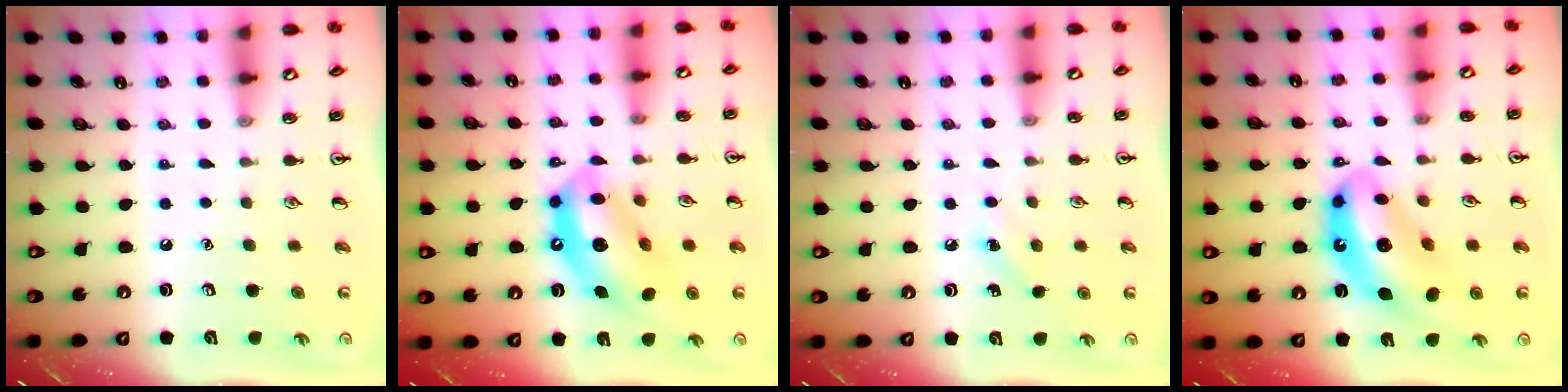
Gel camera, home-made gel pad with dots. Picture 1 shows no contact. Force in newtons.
{"total": 13.4, "press": 13.0, "slide": 3.5}
{"total": 6.7, "press": 6.2, "slide": 2.4}
{"total": 13.4, "press": 12.6, "slide": 4.6}